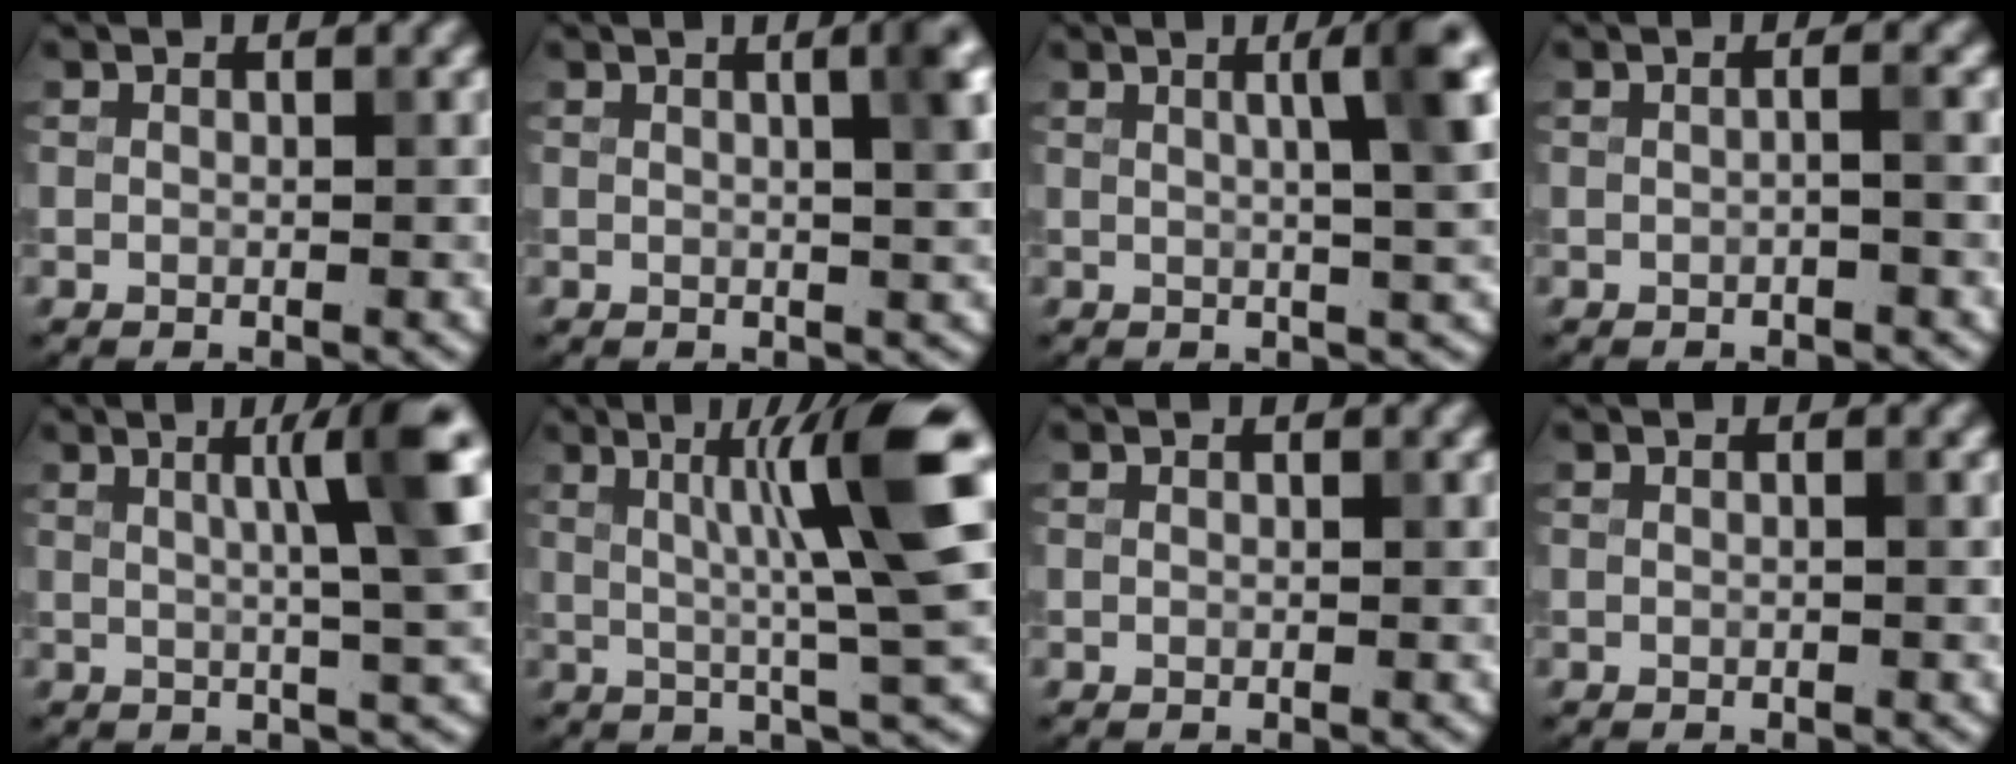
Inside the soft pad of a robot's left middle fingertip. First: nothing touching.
{"total": 3.1, "force": [1.0, 0.6, 2.9], "torque": [-0.036, 0.009, 0.015]}
{"total": 4.9, "force": [1.4, 0.7, 4.7], "torque": [-0.059, 0.014, 0.020]}
{"total": 0.7, "force": [-0.3, -0.2, 0.7], "torque": [-0.013, 0.000, -0.001]}
{"total": 6.3, "force": [1.7, 0.8, 6.0], "torque": [-0.075, 0.017, 0.026]}
{"total": 9.0, "force": [2.0, 0.8, 8.8], "torque": [-0.123, 0.013, 0.034]}
{"total": 0.0}
{"total": 0.0}